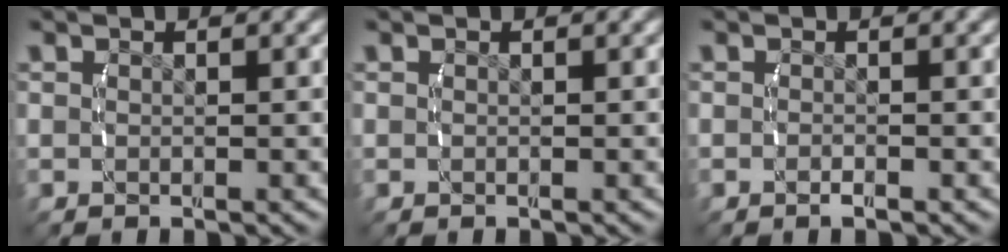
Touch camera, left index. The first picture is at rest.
{"total": 0.0}
{"total": 0.8, "force": [-0.8, 0.2, 0.1], "torque": [-0.005, 0.004, -0.019]}